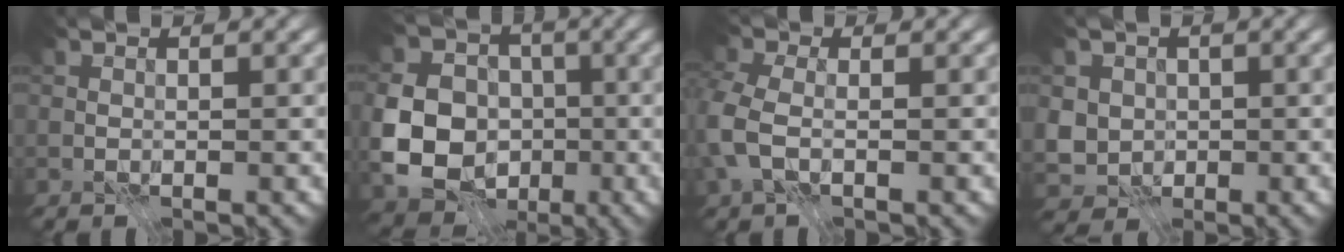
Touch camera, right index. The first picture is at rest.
{"total": 11.0, "force": [-2.1, 9.5, 5.1], "torque": [-0.109, -0.020, -0.057]}
{"total": 5.0, "force": [-1.4, 3.4, 3.4], "torque": [-0.102, -0.001, -0.036]}
{"total": 4.8, "force": [0.1, 4.4, 1.8], "torque": [-0.036, 0.012, -0.014]}